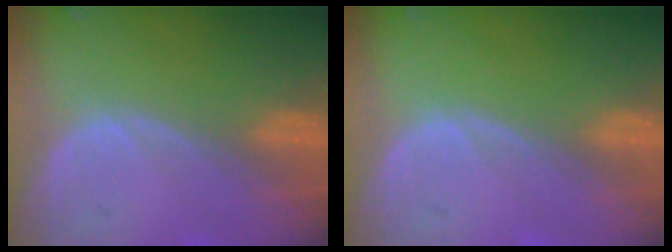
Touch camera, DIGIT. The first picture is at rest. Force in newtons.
{"total": 0.0}